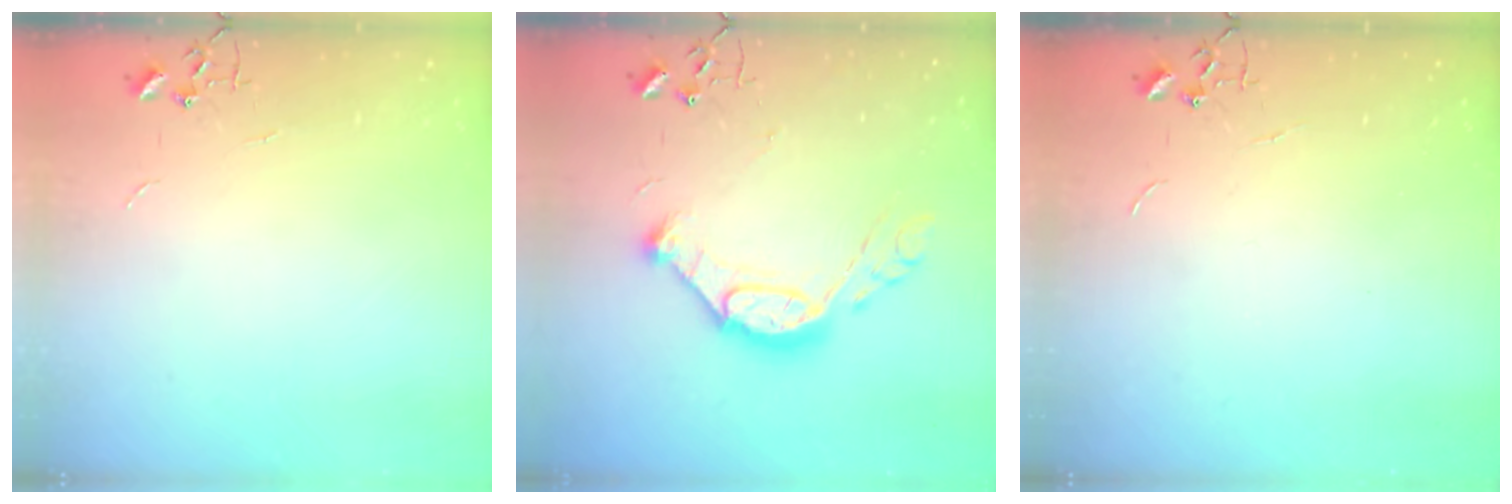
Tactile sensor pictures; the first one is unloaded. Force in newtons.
{"total": 13.3, "press": 13.3, "slide": 0.2}
{"total": 0.0}